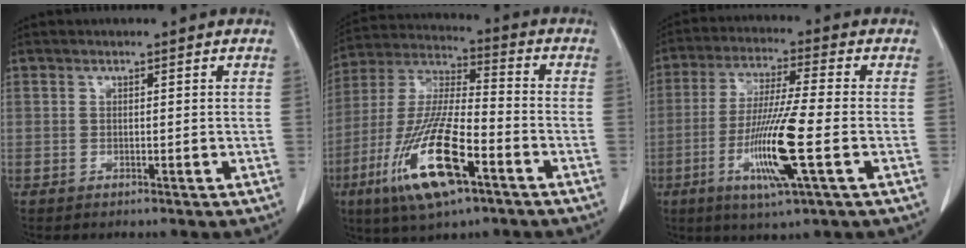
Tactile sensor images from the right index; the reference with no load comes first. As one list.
[{"total": 16.9, "force": [-7.7, 3.6, 14.6], "torque": [-0.308, -0.021, -0.136]}, {"total": 12.4, "force": [-3.6, -0.2, 11.9], "torque": [-0.236, -0.019, -0.071]}]